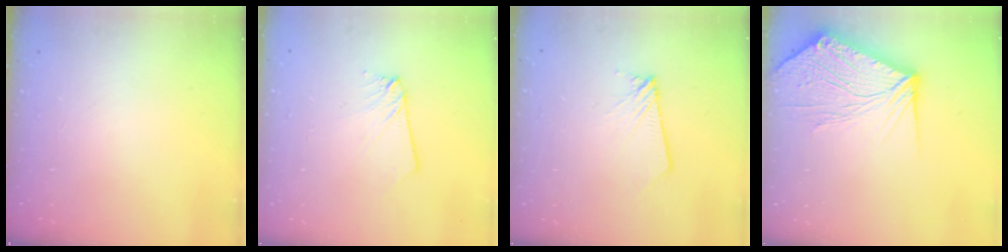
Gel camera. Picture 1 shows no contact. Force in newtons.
{"total": 2.6, "press": 2.6, "slide": 0.3}
{"total": 2.2, "press": 2.2, "slide": 0.3}
{"total": 15.5, "press": 15.3, "slide": 2.2}